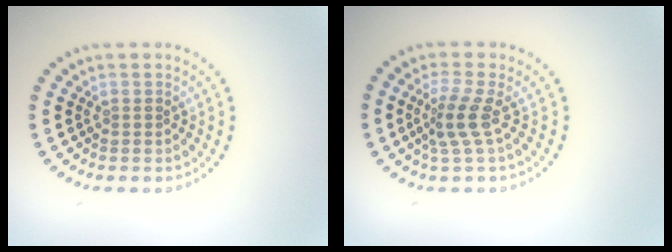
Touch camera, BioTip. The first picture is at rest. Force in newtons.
{"total": 2.5, "press": 1.9, "slide": 1.7}